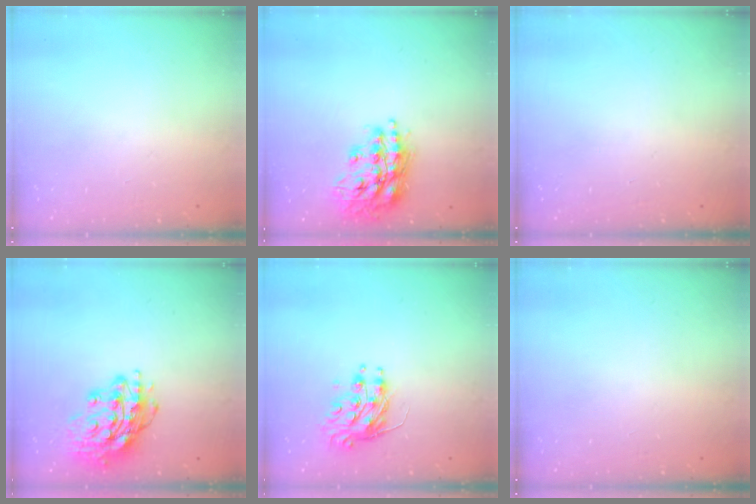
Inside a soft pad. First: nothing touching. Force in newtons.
{"total": 17.5, "press": 17.5, "slide": 1.2}
{"total": 0.0}
{"total": 15.5, "press": 15.5, "slide": 1.5}
{"total": 9.2, "press": 9.2, "slide": 0.3}
{"total": 0.0}